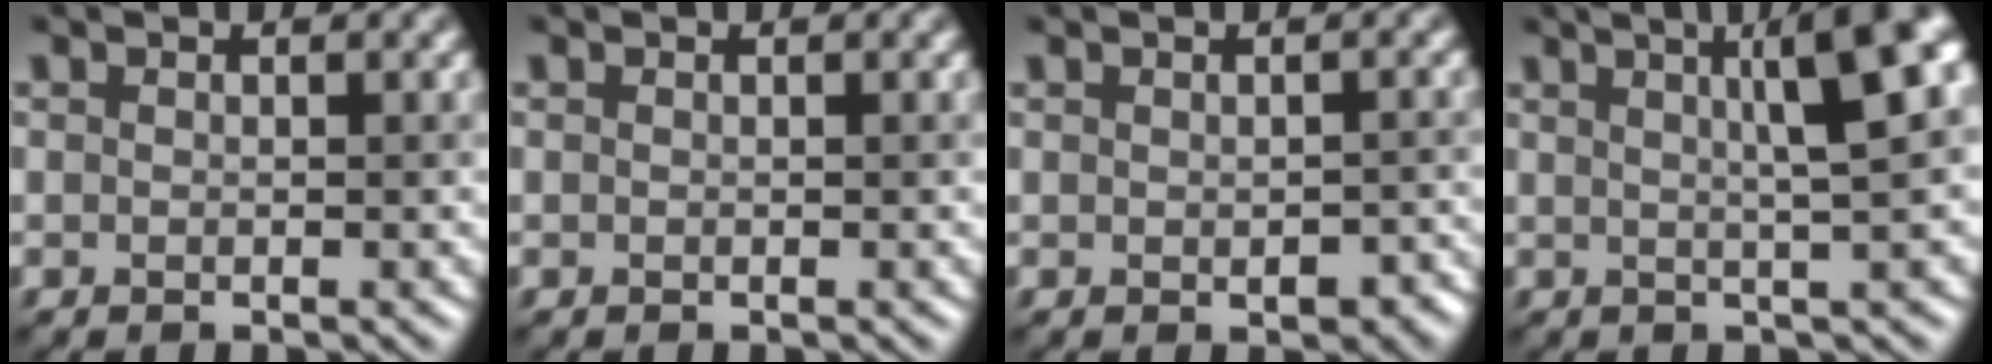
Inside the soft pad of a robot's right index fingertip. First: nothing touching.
{"total": 0.0}
{"total": 2.2, "force": [-0.6, 1.3, 1.7], "torque": [-0.022, -0.007, -0.001]}
{"total": 8.5, "force": [2.6, 2.1, 7.8], "torque": [-0.044, 0.039, 0.019]}